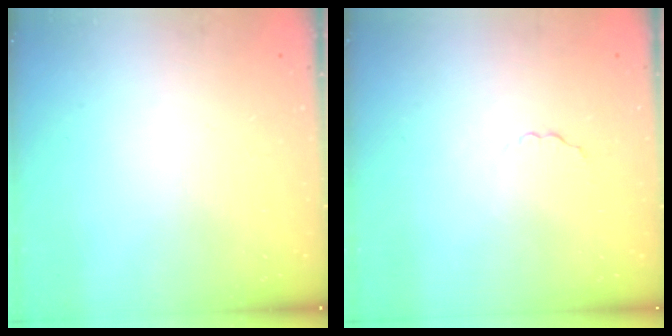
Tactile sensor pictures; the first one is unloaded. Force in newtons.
{"total": 2.4, "press": 2.3, "slide": 0.7}